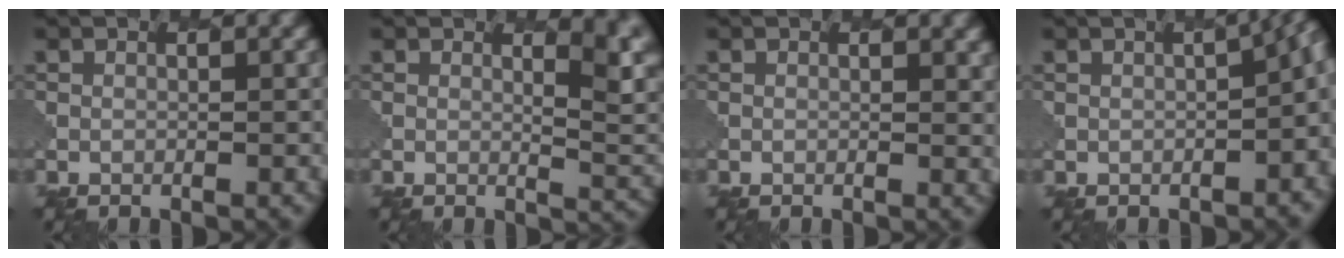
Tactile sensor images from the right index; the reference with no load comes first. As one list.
[{"total": 4.9, "force": [1.9, 2.1, 4.1], "torque": [-0.029, -0.007, 0.028]}, {"total": 1.3, "force": [0.6, 0.6, 1.0], "torque": [-0.009, -0.003, 0.009]}, {"total": 5.0, "force": [-1.1, 2.1, 4.3], "torque": [-0.038, 0.003, -0.010]}]